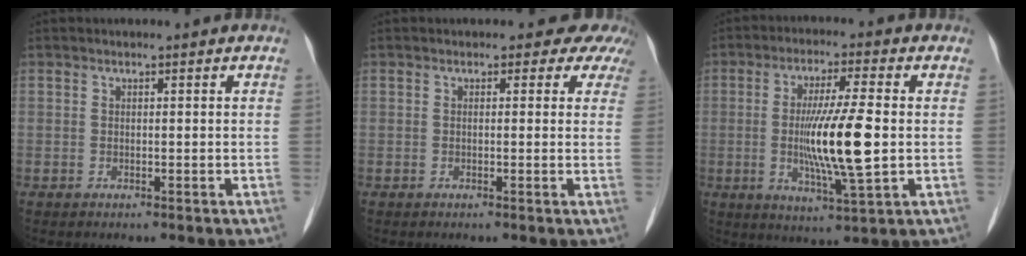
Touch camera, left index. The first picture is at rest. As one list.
[{"total": 4.2, "force": [3.4, 2.3, 0.7], "torque": [0.017, -0.004, 0.007]}, {"total": 11.3, "force": [-0.6, 0.8, 11.2], "torque": [-0.214, -0.015, -0.012]}]